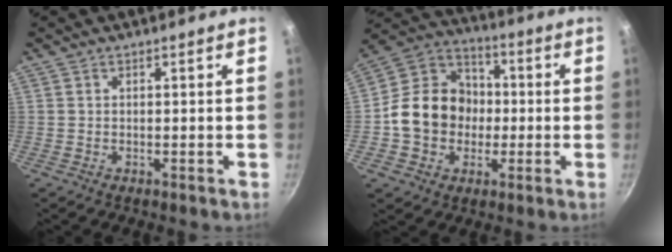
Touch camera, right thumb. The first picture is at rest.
{"total": 15.2, "force": [-1.5, 12.9, 7.9], "torque": [-0.098, 0.034, -0.040]}